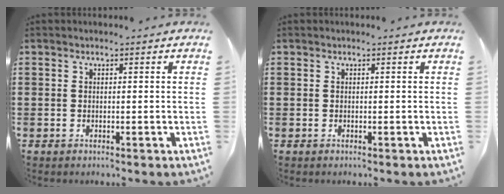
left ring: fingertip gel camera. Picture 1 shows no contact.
{"total": 0.0}